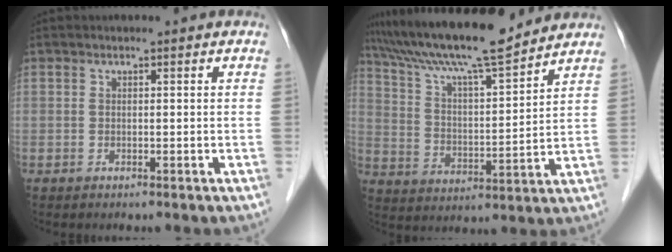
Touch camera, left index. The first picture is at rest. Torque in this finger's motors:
{"motor_torque": [0.62, -0.66, 0.51, 0.15]}